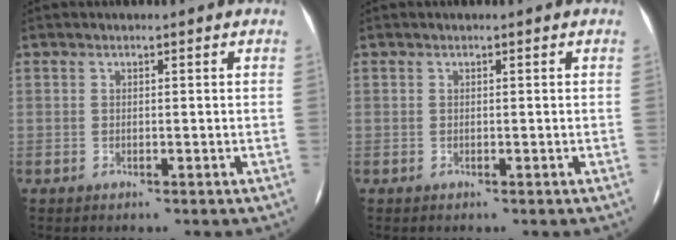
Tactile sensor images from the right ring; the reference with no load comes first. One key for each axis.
{"total": 0.0}